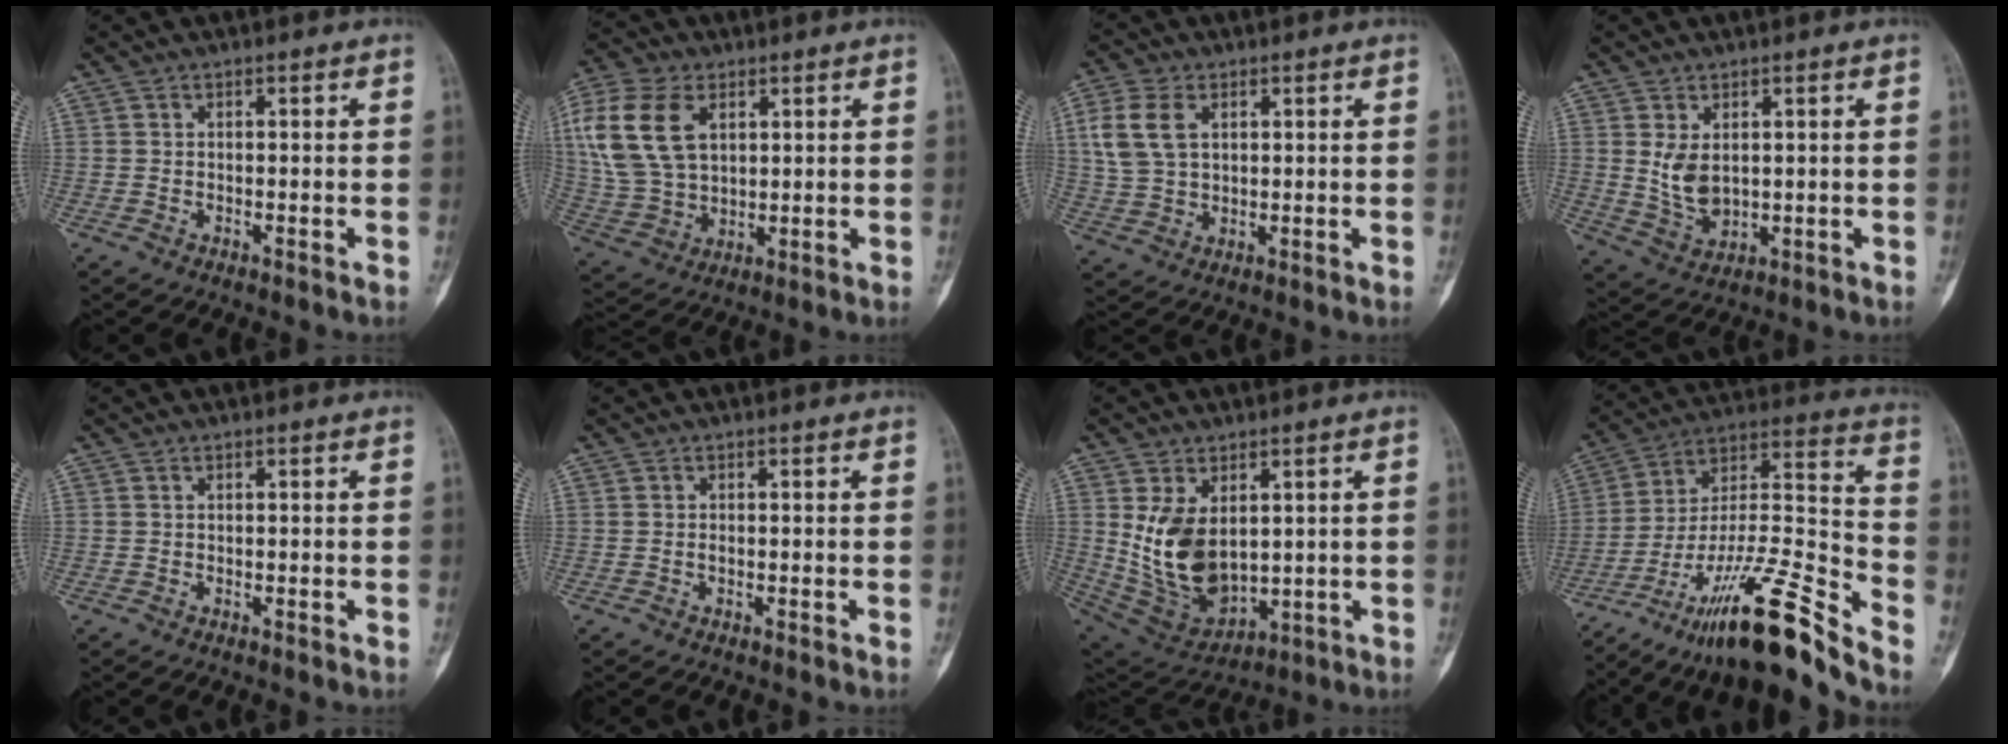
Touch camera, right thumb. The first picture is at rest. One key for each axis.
{"total": 16.9, "fx": 5.3, "fy": 11.1, "fz": 11.6, "tx": -0.241, "ty": -0.005, "tz": 0.109}
{"total": 9.1, "fx": 2.8, "fy": 6.1, "fz": 6.1, "tx": -0.127, "ty": 0.001, "tz": 0.060}
{"total": 6.1, "fx": 1.2, "fy": 3.9, "fz": 4.5, "tx": -0.074, "ty": -0.016, "tz": 0.038}
{"total": 0.0}
{"total": 0.8, "fx": -0.1, "fy": 0.4, "fz": 0.7, "tx": -0.017, "ty": -0.001, "tz": -0.002}
{"total": 13.9, "fx": 2.2, "fy": 8.8, "fz": 10.5, "tx": -0.172, "ty": -0.018, "tz": 0.070}
{"total": 22.8, "fx": -16.6, "fy": 3.4, "fz": 15.3, "tx": -0.278, "ty": 0.088, "tz": -0.288}